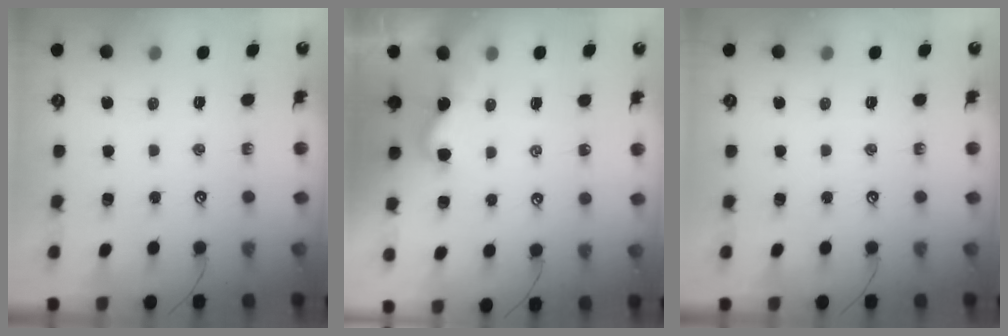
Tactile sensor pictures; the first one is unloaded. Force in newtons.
{"total": 2.9, "press": 2.9, "slide": 0.4}
{"total": 0.0}